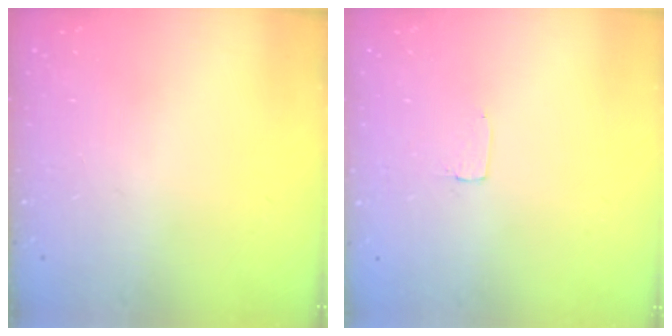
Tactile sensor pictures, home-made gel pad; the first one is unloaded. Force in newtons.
{"total": 1.7, "press": 1.7, "slide": 0.1}